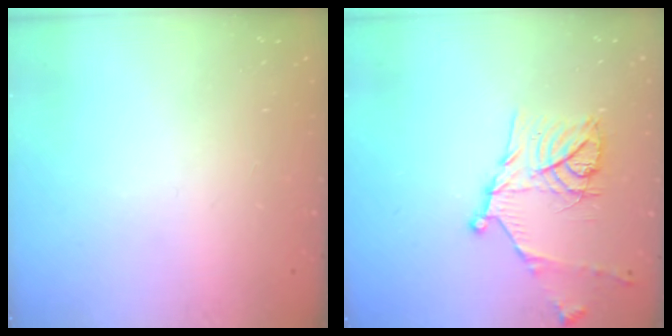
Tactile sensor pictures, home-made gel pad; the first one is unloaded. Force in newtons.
{"total": 16.1, "press": 16.1, "slide": 1.3}